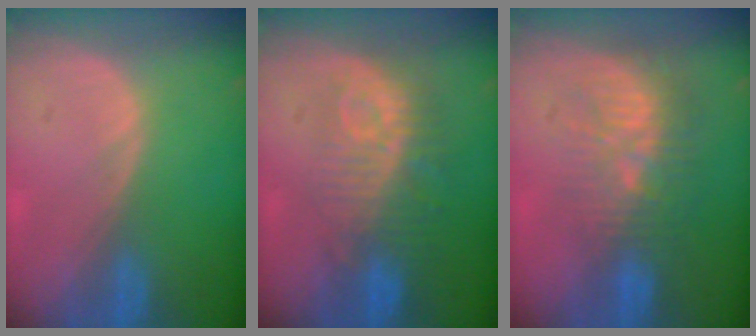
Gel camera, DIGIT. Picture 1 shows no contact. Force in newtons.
{"total": 9.7, "press": 8.8, "slide": 4.0}
{"total": 9.8, "press": 8.8, "slide": 4.3}